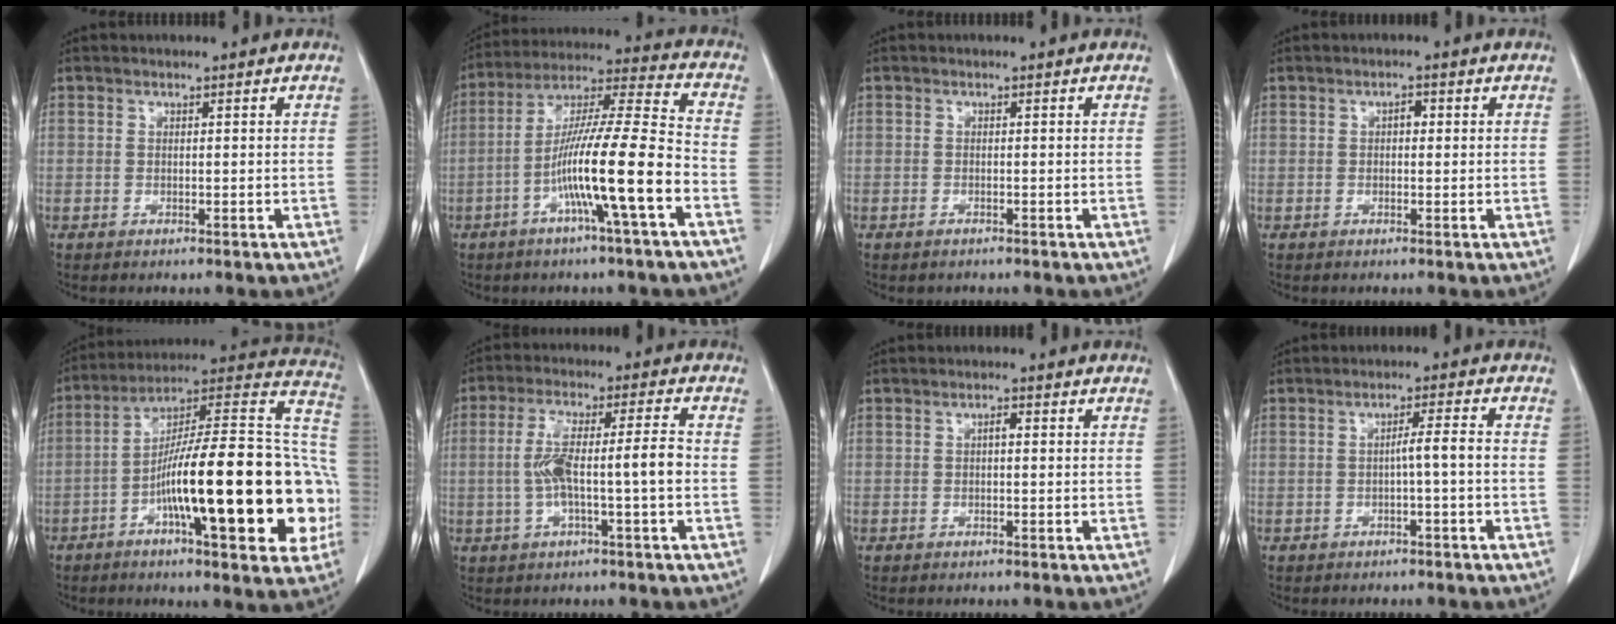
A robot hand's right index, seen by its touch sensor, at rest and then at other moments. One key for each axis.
{"total": 15.0, "fx": -5.3, "fy": -0.6, "fz": 14.0, "tx": -0.253, "ty": 0.007, "tz": -0.098}
{"total": 0.6, "fx": -0.5, "fy": 0.3, "fz": 0.2, "tx": -0.013, "ty": -0.002, "tz": -0.004}
{"total": 1.3, "fx": 0.1, "fy": 0.8, "fz": 1.0, "tx": -0.013, "ty": 0.004, "tz": 0.000}
{"total": 27.3, "fx": -6.2, "fy": 4.7, "fz": 26.2, "tx": -0.323, "ty": 0.024, "tz": -0.092}
{"total": 8.6, "fx": -1.1, "fy": 0.8, "fz": 8.5, "tx": -0.165, "ty": 0.024, "tz": -0.017}
{"total": 1.0, "fx": 0.1, "fy": 0.3, "fz": 0.9, "tx": -0.016, "ty": 0.003, "tz": 0.001}
{"total": 2.8, "fx": -0.8, "fy": -0.3, "fz": 2.6, "tx": -0.041, "ty": 0.006, "tz": -0.014}